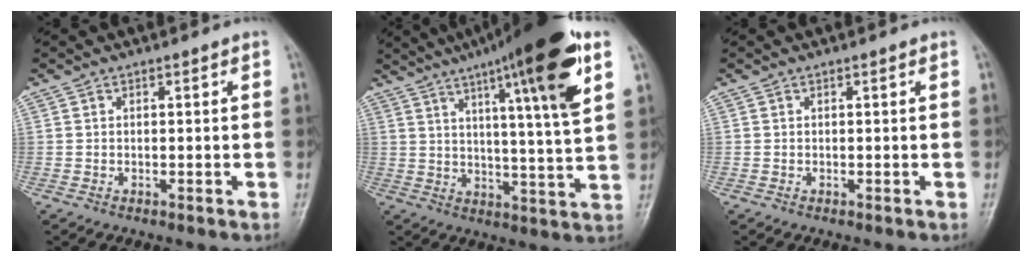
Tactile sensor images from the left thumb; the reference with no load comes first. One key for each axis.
{"total": 20.5, "fx": 10.3, "fy": 2.3, "fz": 17.5, "tx": -0.251, "ty": -0.025, "tz": 0.151}
{"total": 0.0}